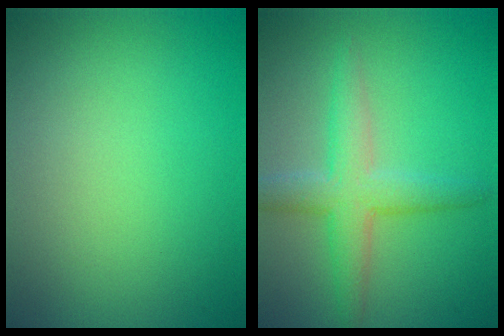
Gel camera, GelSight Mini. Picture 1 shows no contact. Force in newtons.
{"total": 4.1, "press": 4.1, "slide": 0.1}